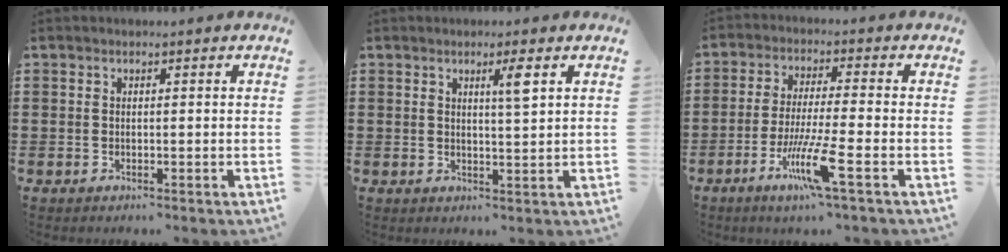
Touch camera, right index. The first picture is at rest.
{"total": 3.2, "force": [1.4, 0.0, 2.8], "torque": [-0.043, -0.008, 0.017]}
{"total": 8.9, "force": [-4.3, 0.3, 7.8], "torque": [-0.159, -0.015, -0.083]}